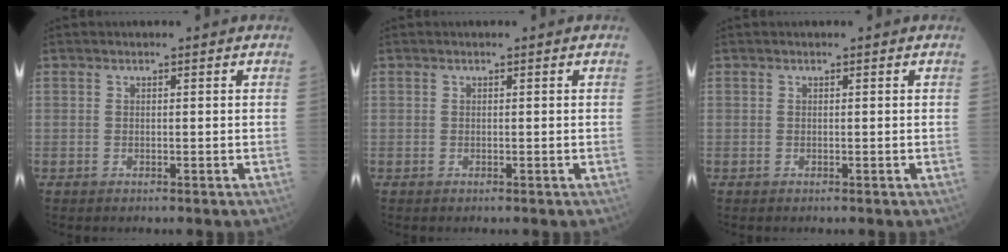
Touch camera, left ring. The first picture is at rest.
{"total": 0.0}
{"total": 0.0}